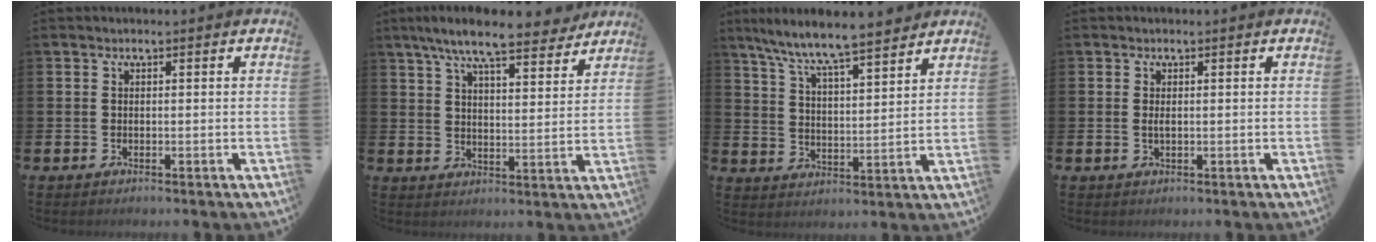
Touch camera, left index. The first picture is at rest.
{"total": 9.3, "force": [8.3, 1.3, 3.8], "torque": [-0.084, -0.041, 0.148]}
{"total": 8.4, "force": [7.9, 0.4, 2.8], "torque": [-0.082, -0.050, 0.139]}
{"total": 0.8, "force": [0.1, 0.2, 0.7], "torque": [-0.006, -0.002, 0.000]}